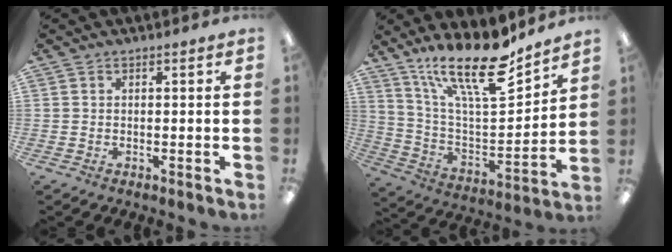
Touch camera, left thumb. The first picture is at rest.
{"total": 20.8, "force": [15.2, 6.1, 12.8], "torque": [-0.223, -0.109, 0.260]}